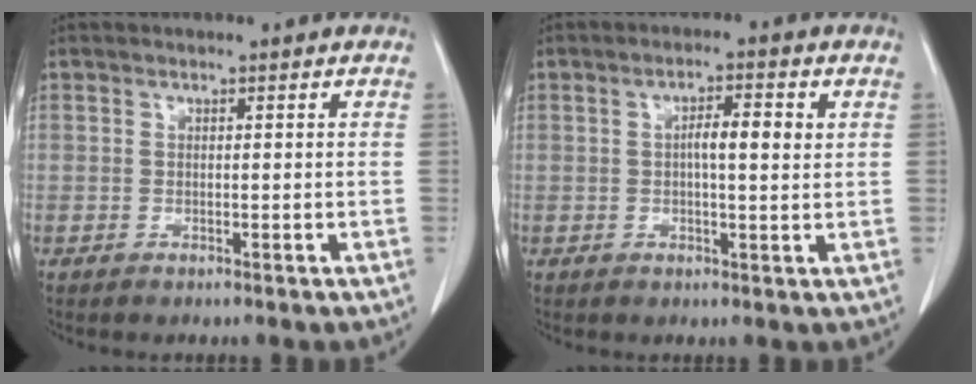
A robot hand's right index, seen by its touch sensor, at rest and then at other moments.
{"total": 4.5, "force": [0.9, 0.9, 4.4], "torque": [-0.074, 0.008, 0.012]}